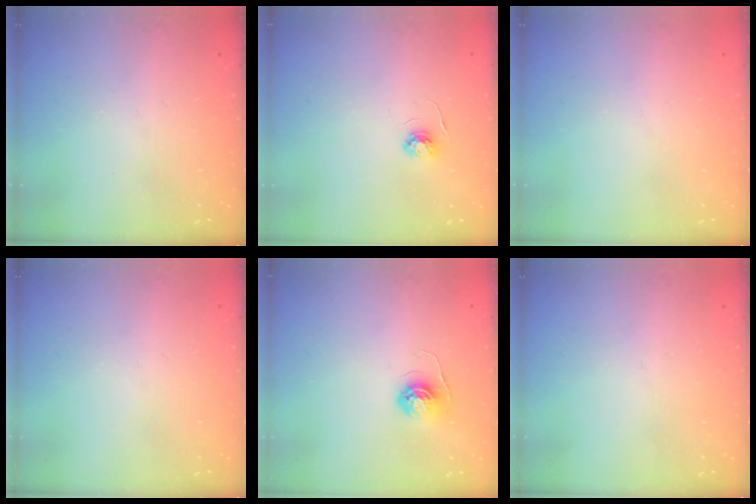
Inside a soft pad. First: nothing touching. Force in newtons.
{"total": 3.8, "press": 3.8, "slide": 0.4}
{"total": 0.0}
{"total": 0.0}
{"total": 5.6, "press": 5.5, "slide": 0.4}
{"total": 0.0}